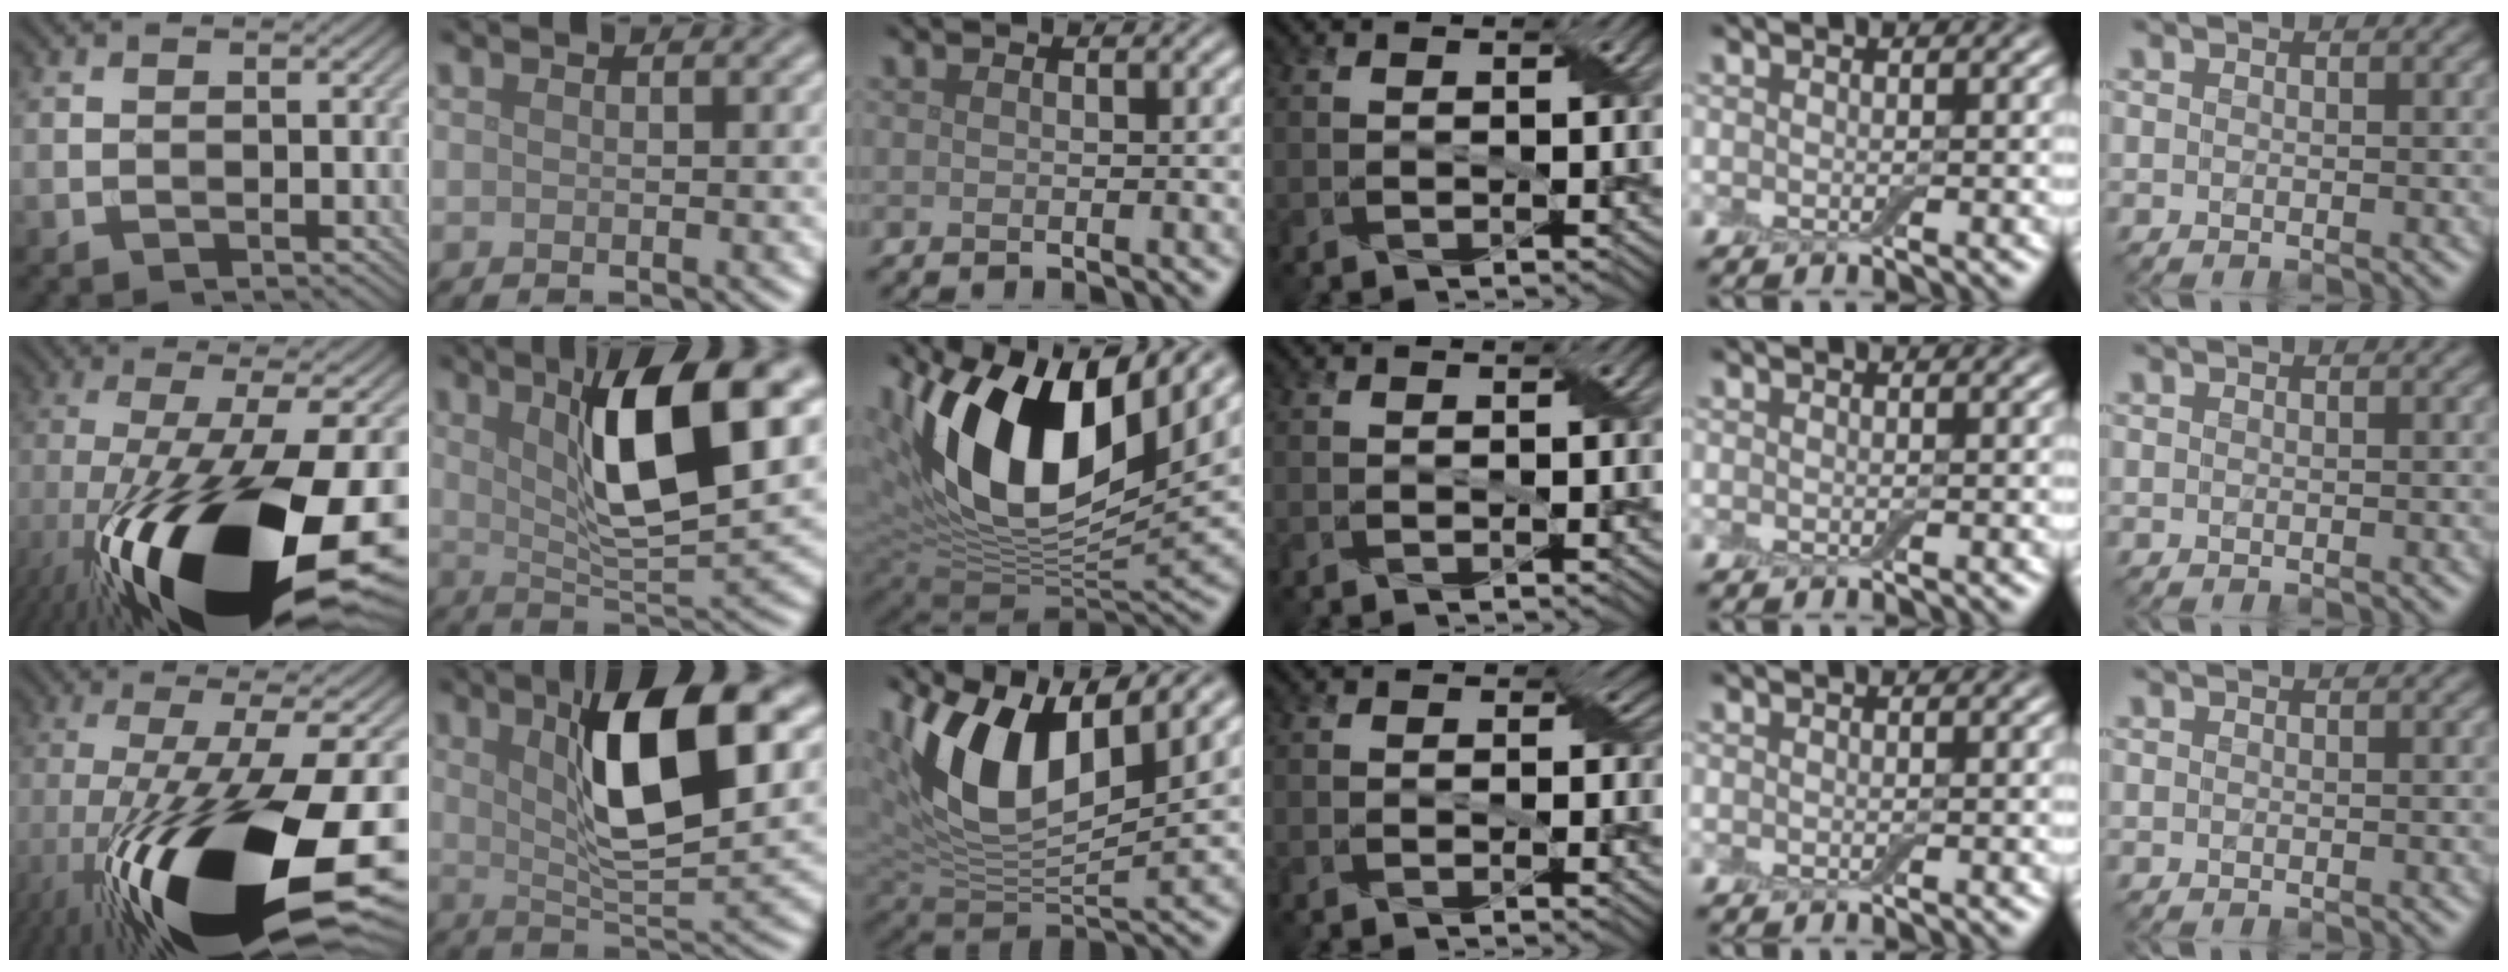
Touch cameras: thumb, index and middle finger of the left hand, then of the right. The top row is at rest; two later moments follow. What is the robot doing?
{"motion": "wrap", "object": "adhesive wrap"}